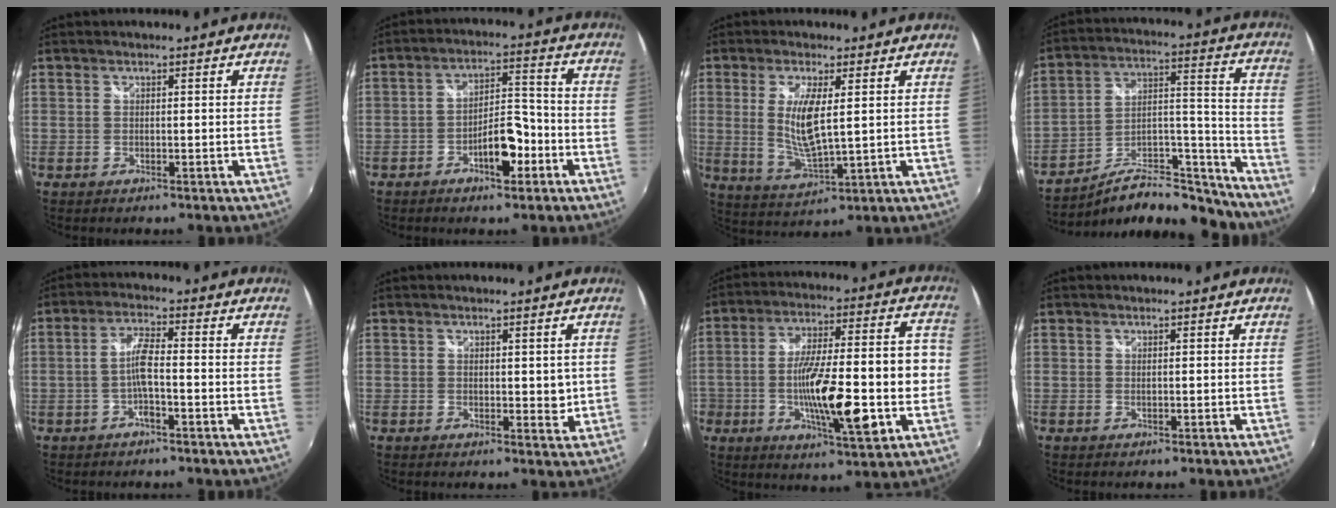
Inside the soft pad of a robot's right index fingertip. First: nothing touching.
{"total": 7.8, "force": [-4.0, 3.1, 5.9], "torque": [-0.100, 0.012, -0.054]}
{"total": 8.5, "force": [1.3, 2.0, 8.1], "torque": [-0.164, -0.014, 0.029]}
{"total": 18.3, "force": [-15.2, 5.9, 8.2], "torque": [-0.116, 0.039, -0.223]}
{"total": 4.5, "force": [-1.7, 0.7, 4.1], "torque": [-0.081, 0.006, -0.031]}
{"total": 2.4, "force": [0.5, 1.6, 1.7], "torque": [-0.020, -0.002, 0.010]}
{"total": 20.0, "force": [-4.7, 5.3, 18.7], "torque": [-0.301, 0.001, -0.068]}
{"total": 0.0}